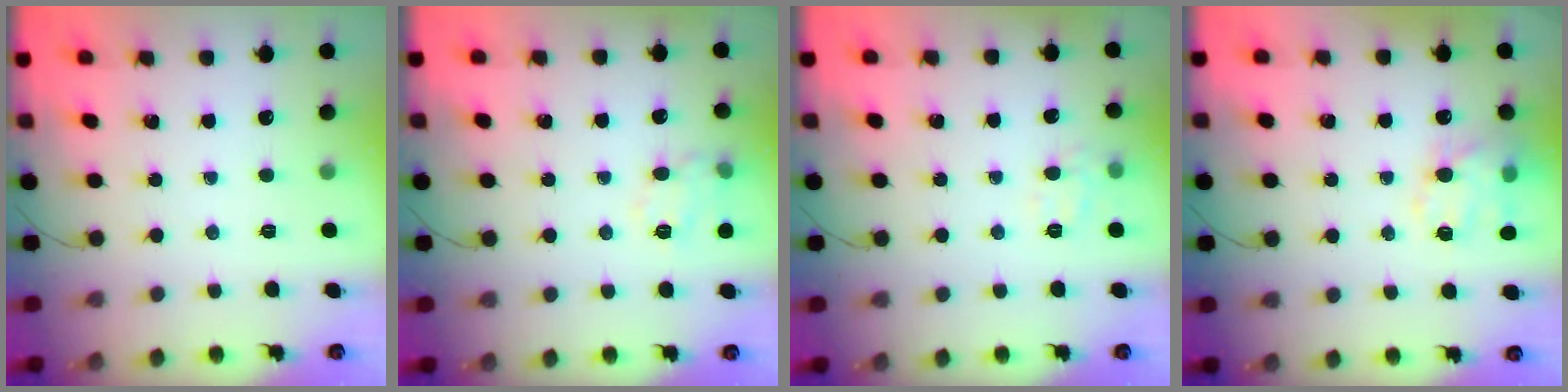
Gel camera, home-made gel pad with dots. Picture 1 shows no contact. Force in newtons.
{"total": 10.2, "press": 10.2, "slide": 0.7}
{"total": 8.0, "press": 7.8, "slide": 1.4}
{"total": 15.1, "press": 14.9, "slide": 2.4}